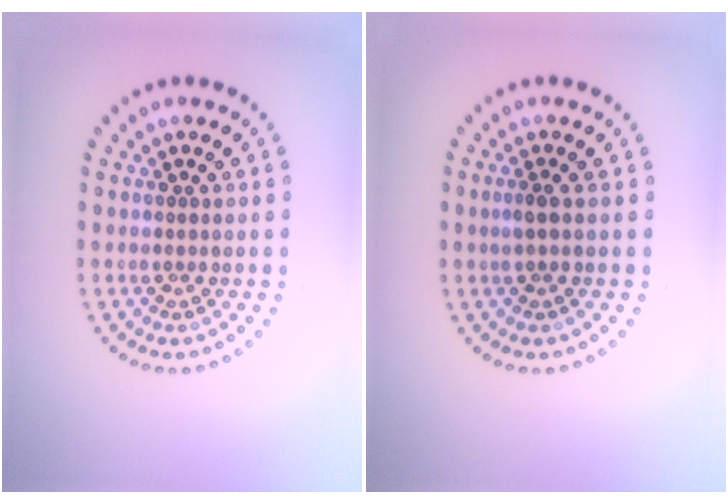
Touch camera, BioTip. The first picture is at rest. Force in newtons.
{"total": 1.0, "press": 0.8, "slide": 0.6}